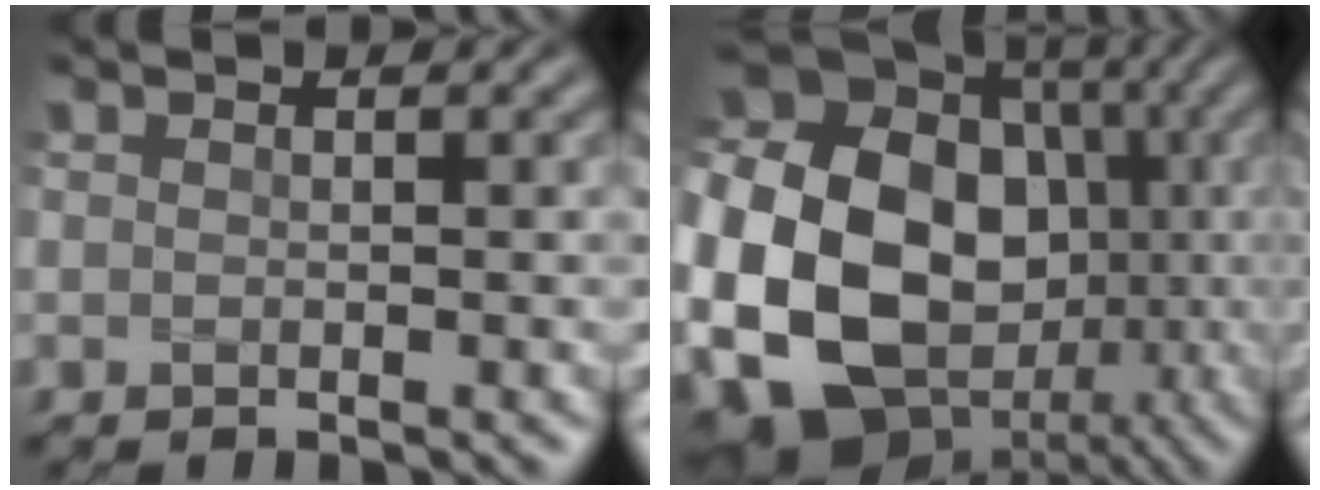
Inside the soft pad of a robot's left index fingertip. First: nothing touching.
{"total": 23.3, "force": [-2.7, 19.3, 12.7], "torque": [-0.277, -0.013, -0.095]}